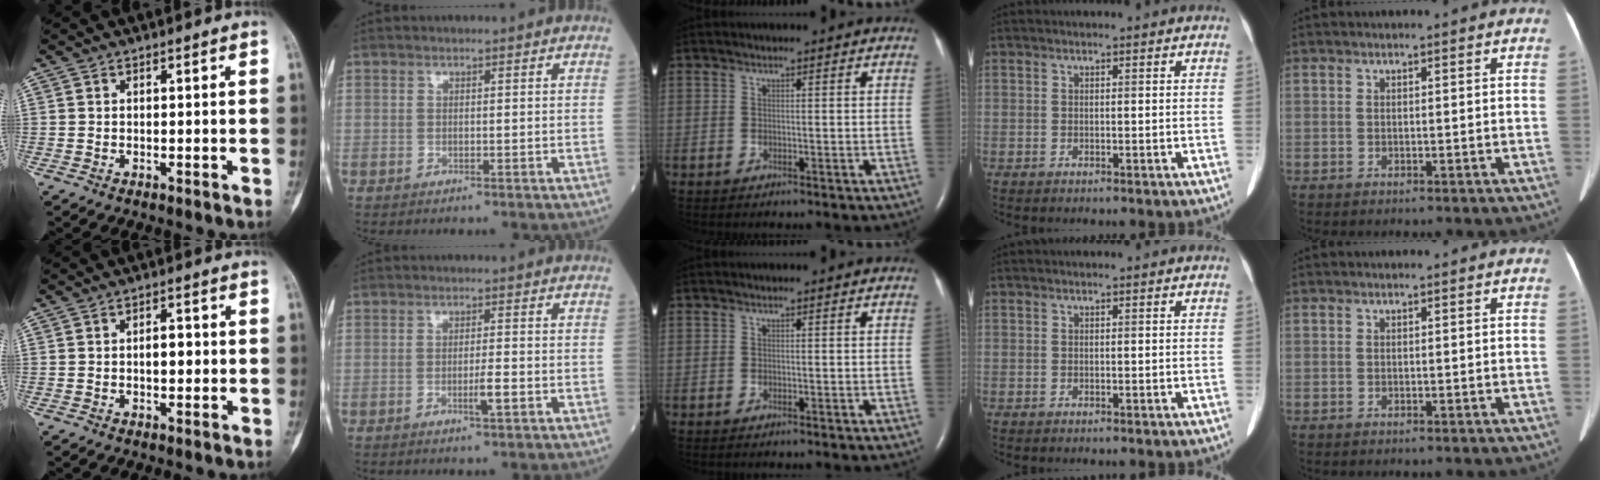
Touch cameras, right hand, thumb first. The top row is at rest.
{"thumb": {"total": 3.2, "force": [-0.1, 1.8, 2.6], "torque": [-0.028, 0.008, -0.003]}, "index": {"total": 2.4, "force": [-0.9, 0.0, 2.3], "torque": [-0.041, -0.002, -0.013]}}